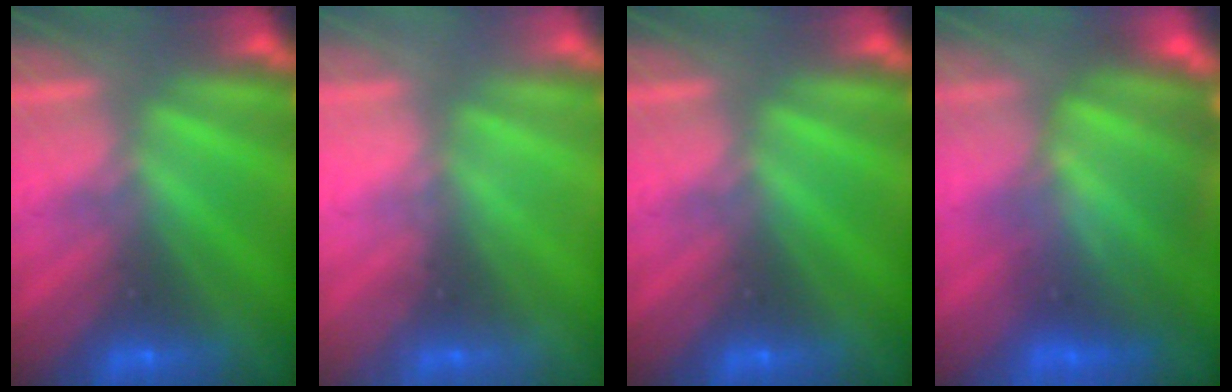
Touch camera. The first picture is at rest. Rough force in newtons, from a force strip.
{"total": 2.1}
{"total": 0.0}
{"total": 7.7}